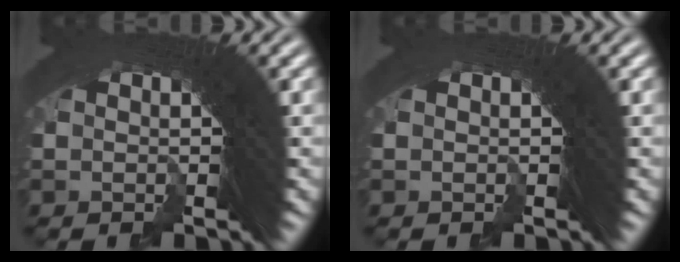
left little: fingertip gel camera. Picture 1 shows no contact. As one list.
[{"total": 0.0}]